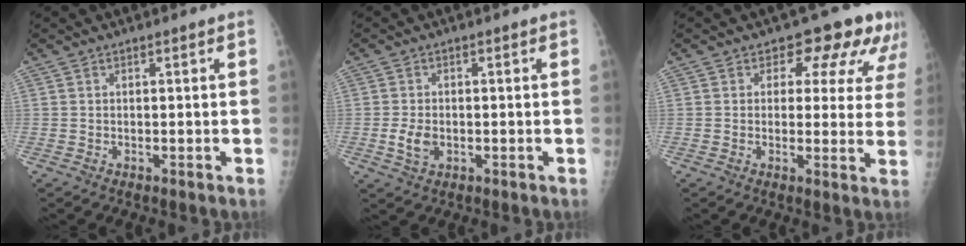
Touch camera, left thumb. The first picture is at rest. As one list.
[{"total": 3.7, "force": [-0.8, 2.5, 2.6], "torque": [-0.048, -0.001, -0.011]}, {"total": 10.1, "force": [6.3, 6.1, 5.0], "torque": [-0.007, -0.021, 0.055]}]